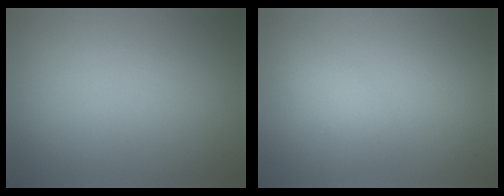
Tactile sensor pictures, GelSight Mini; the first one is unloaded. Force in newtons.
{"total": 1.5, "press": 1.5, "slide": 0.1}